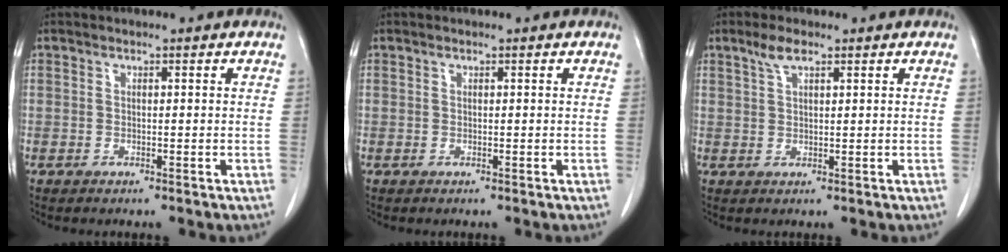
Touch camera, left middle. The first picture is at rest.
{"total": 0.0}
{"total": 2.8, "force": [1.9, 0.7, 2.0], "torque": [-0.044, 0.008, 0.039]}